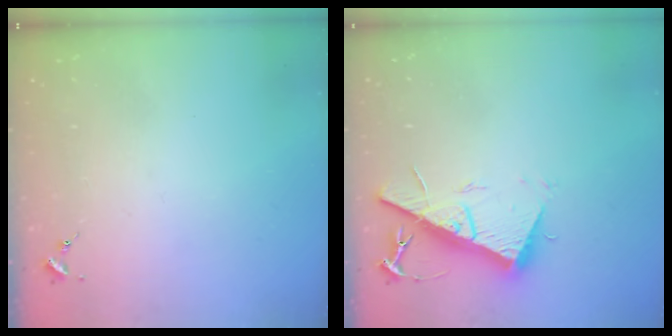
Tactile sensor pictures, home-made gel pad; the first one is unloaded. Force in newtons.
{"total": 14.3, "press": 14.3, "slide": 0.4}